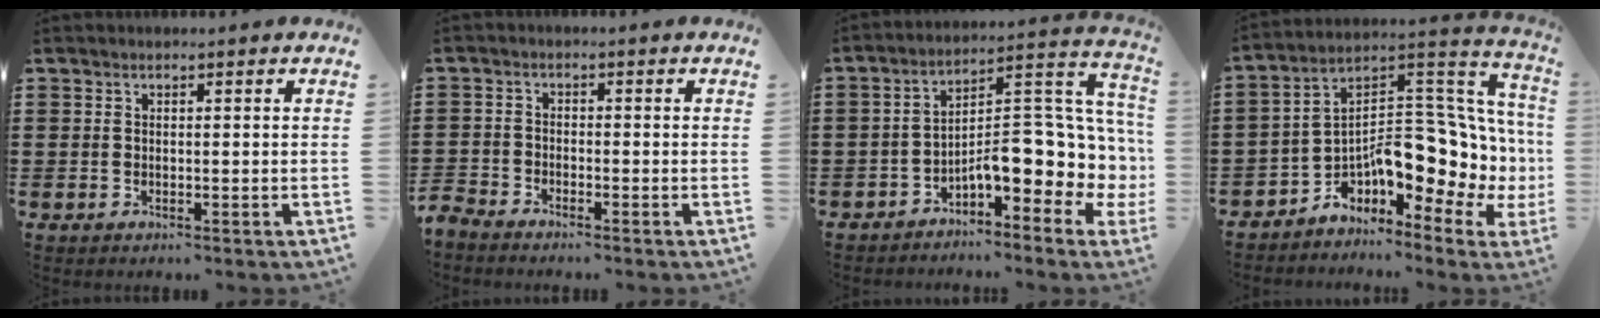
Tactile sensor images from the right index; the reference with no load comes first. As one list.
[{"total": 2.7, "force": [-2.6, 0.3, -0.1], "torque": [-0.020, -0.006, -0.062]}, {"total": 9.7, "force": [-2.0, 3.9, 8.7], "torque": [-0.106, -0.047, -0.049]}, {"total": 9.4, "force": [-1.3, 5.4, 7.7], "torque": [-0.104, -0.053, -0.037]}]